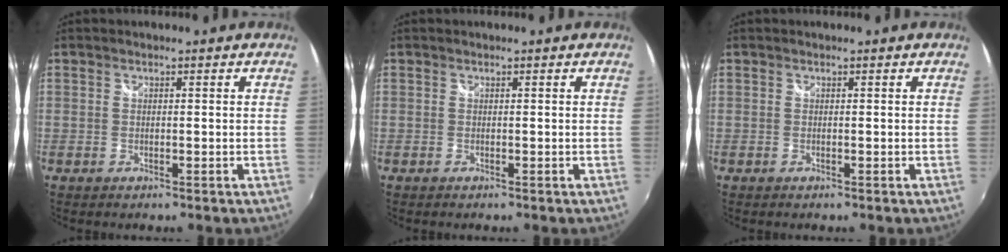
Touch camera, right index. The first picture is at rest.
{"total": 0.0}
{"total": 0.0}